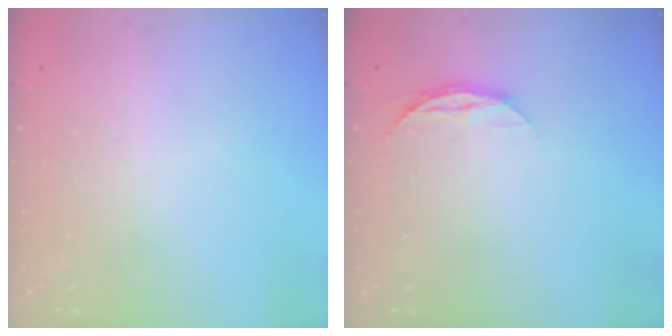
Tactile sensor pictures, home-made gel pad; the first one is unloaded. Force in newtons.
{"total": 7.3, "press": 7.3, "slide": 0.6}